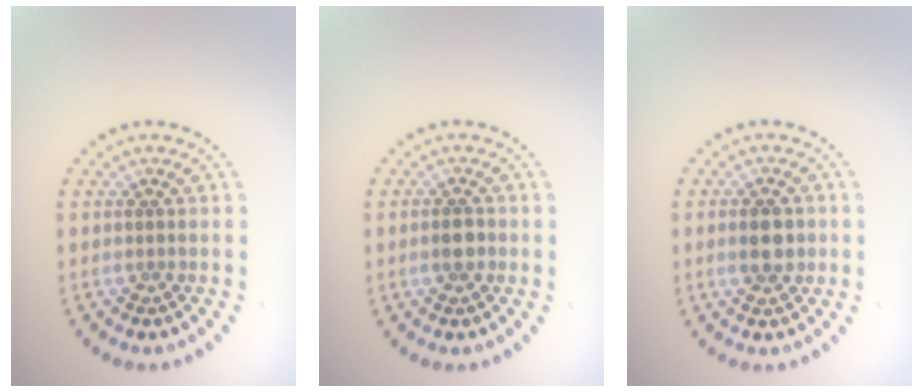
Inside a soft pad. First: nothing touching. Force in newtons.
{"total": 1.8, "press": 1.8, "slide": 0.4}
{"total": 3.0, "press": 3.0, "slide": 0.1}